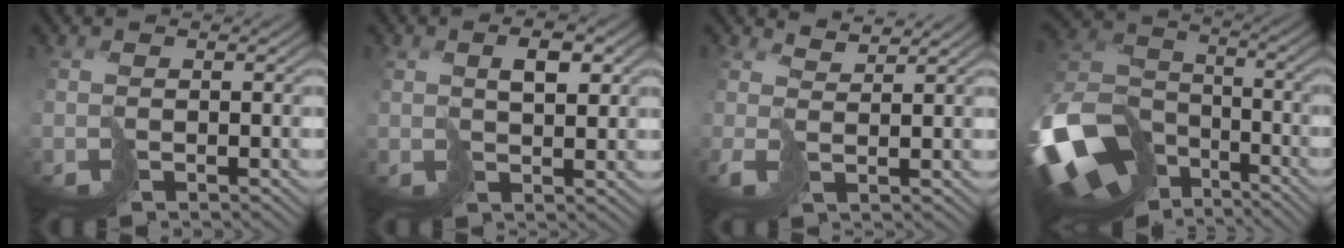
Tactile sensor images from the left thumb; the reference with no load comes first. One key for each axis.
{"total": 3.5, "fx": 1.6, "fy": 1.3, "fz": 2.8, "tx": -0.050, "ty": 0.003, "tz": 0.033}
{"total": 3.0, "fx": 2.1, "fy": 0.8, "fz": 2.1, "tx": -0.054, "ty": 0.004, "tz": 0.036}
{"total": 18.1, "fx": -9.8, "fy": 12.0, "fz": 9.4, "tx": -0.283, "ty": -0.053, "tz": -0.162}